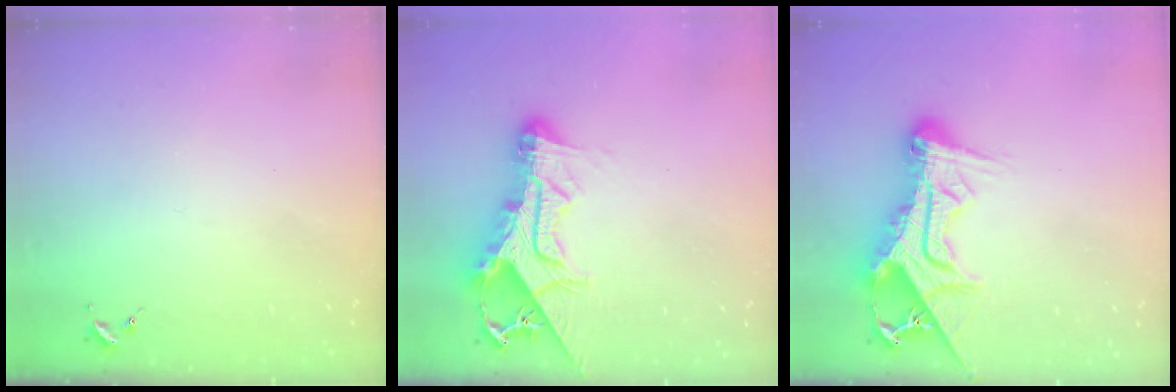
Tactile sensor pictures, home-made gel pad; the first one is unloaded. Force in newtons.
{"total": 15.5, "press": 15.4, "slide": 1.6}
{"total": 17.8, "press": 17.7, "slide": 1.7}